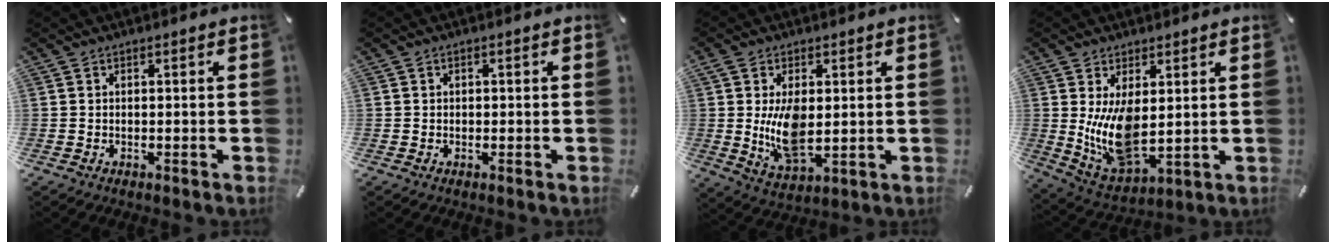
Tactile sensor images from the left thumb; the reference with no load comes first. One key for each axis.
{"total": 0.6, "fx": 0.0, "fy": 0.6, "fz": 0.0, "tx": 0.001, "ty": 0.007, "tz": -0.002}
{"total": 10.8, "fx": 0.8, "fy": 5.6, "fz": 9.2, "tx": -0.180, "ty": -0.021, "tz": 0.012}
{"total": 12.2, "fx": 2.0, "fy": 6.5, "fz": 10.1, "tx": -0.216, "ty": -0.029, "tz": 0.041}